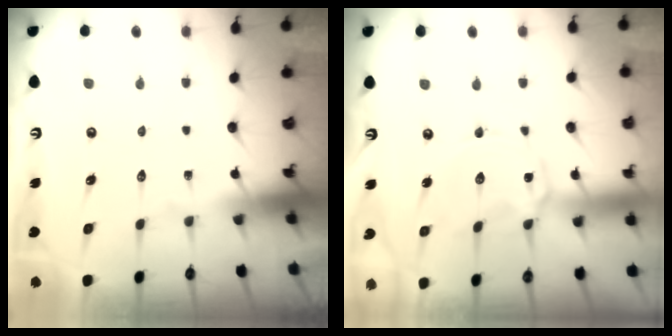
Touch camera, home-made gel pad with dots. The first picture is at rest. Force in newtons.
{"total": 2.4, "press": 2.4, "slide": 0.4}